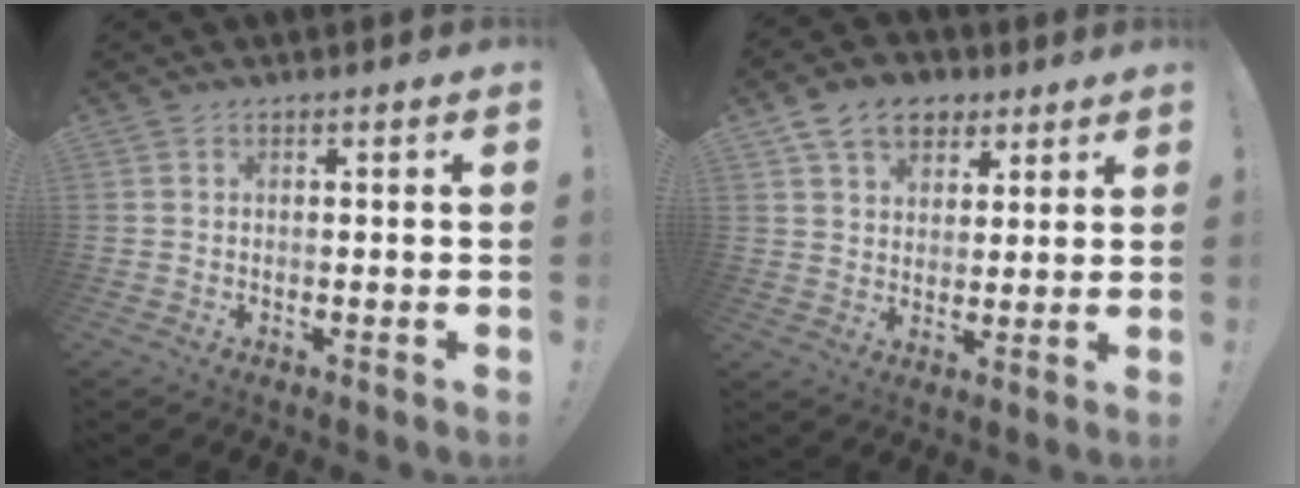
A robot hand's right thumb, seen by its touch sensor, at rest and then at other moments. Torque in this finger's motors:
{"motor_torque": [0.08, 0.10, 0.48, 0.47, 0.00]}